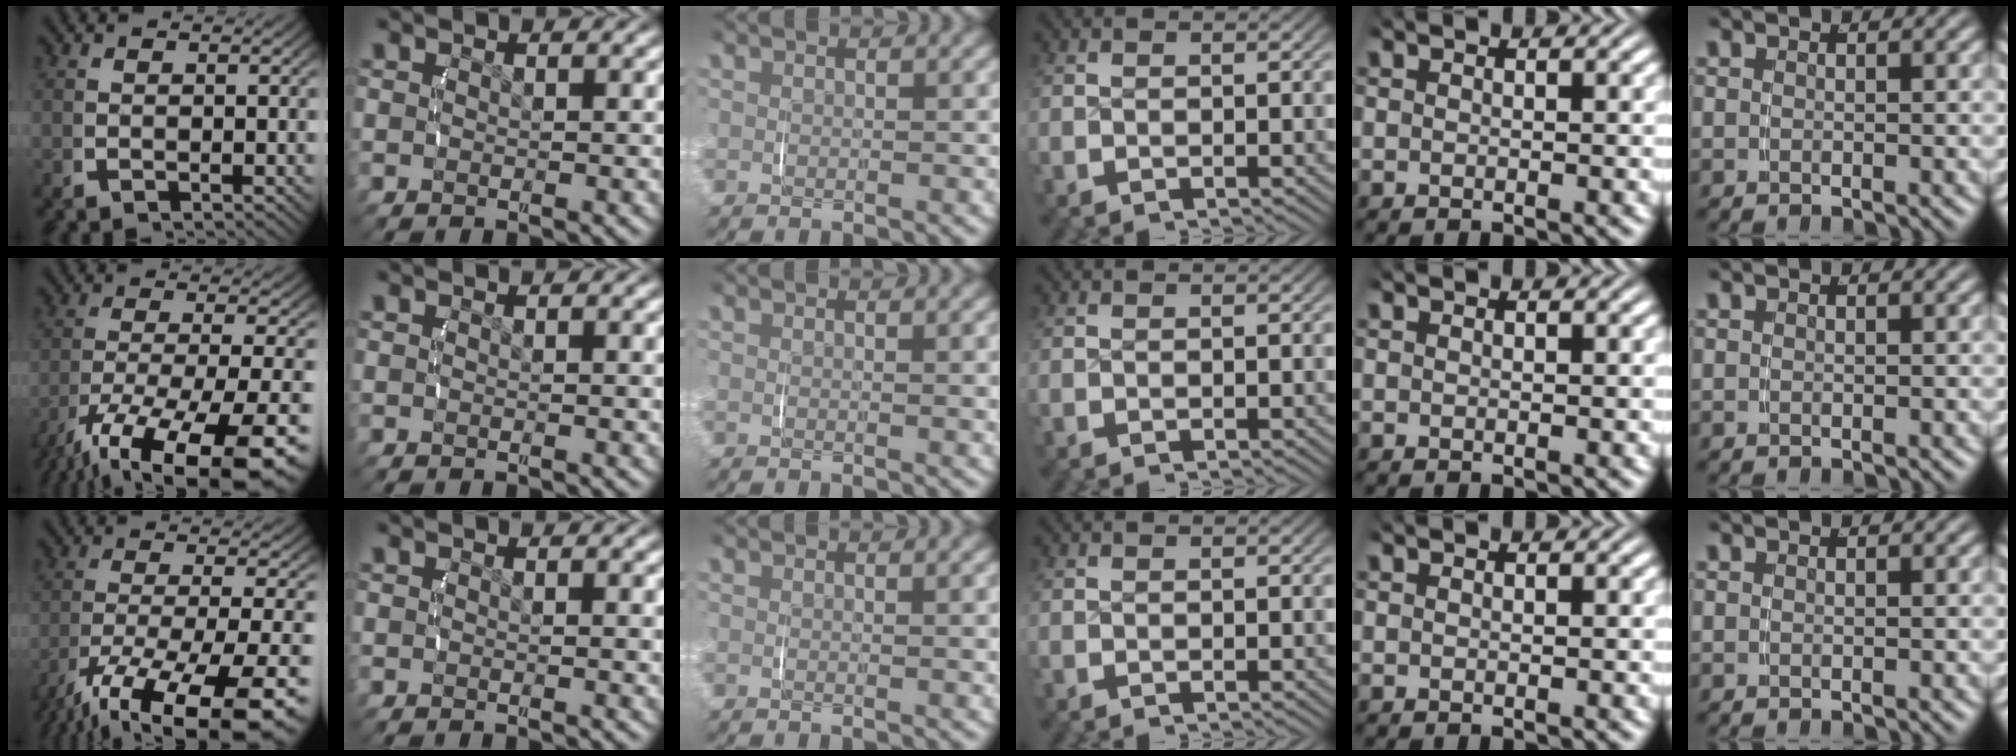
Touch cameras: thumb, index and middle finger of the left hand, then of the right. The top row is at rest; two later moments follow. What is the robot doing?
{"motion": "lift_and_place", "object": "glasses case"}